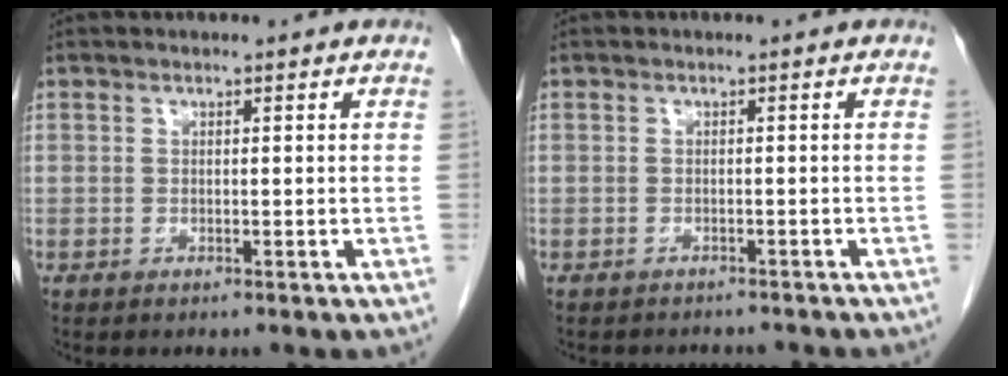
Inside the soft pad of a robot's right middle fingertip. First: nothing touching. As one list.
[{"total": 5.4, "force": [-5.0, 1.5, 1.4], "torque": [-0.017, -0.004, -0.058]}]